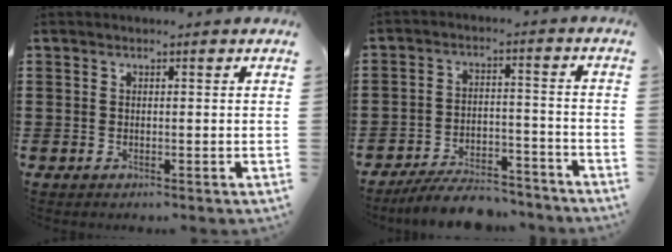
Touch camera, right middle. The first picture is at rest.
{"total": 7.0, "force": [-6.7, 1.3, 1.5], "torque": [-0.021, 0.016, -0.128]}